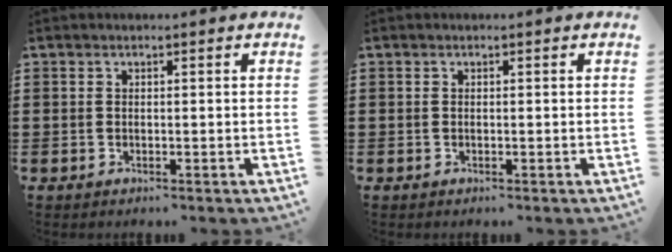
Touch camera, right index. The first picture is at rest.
{"total": 0.0}